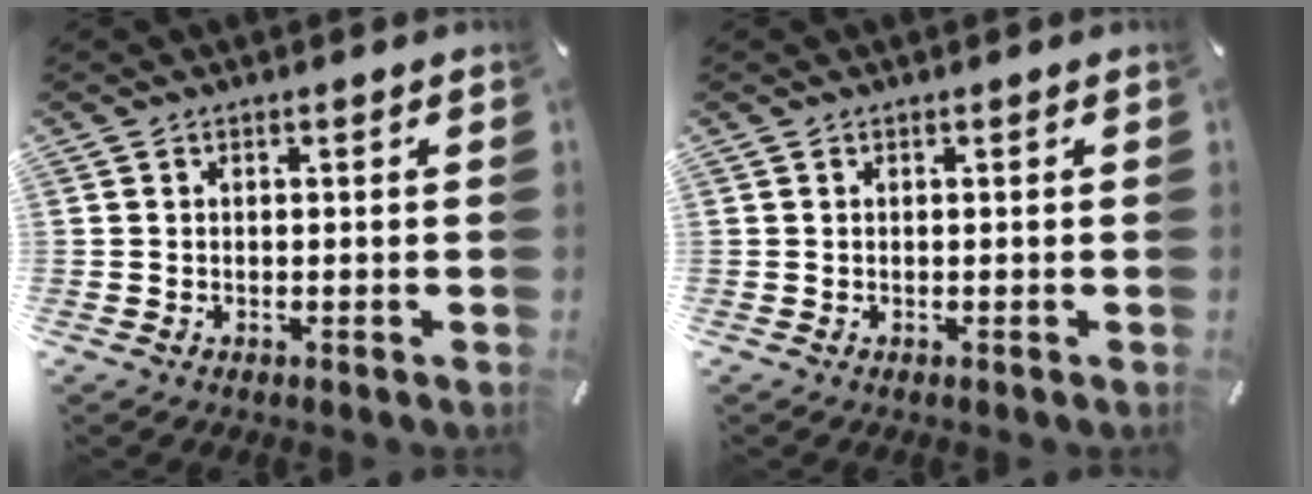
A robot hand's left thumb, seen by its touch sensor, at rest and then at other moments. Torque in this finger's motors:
{"motor_torque": [-0.01, 0.01, 0.00, 0.00, 0.00]}